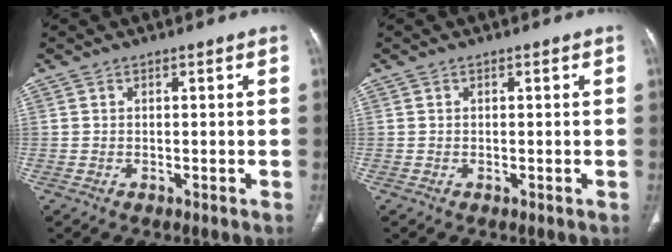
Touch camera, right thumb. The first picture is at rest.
{"total": 0.0}